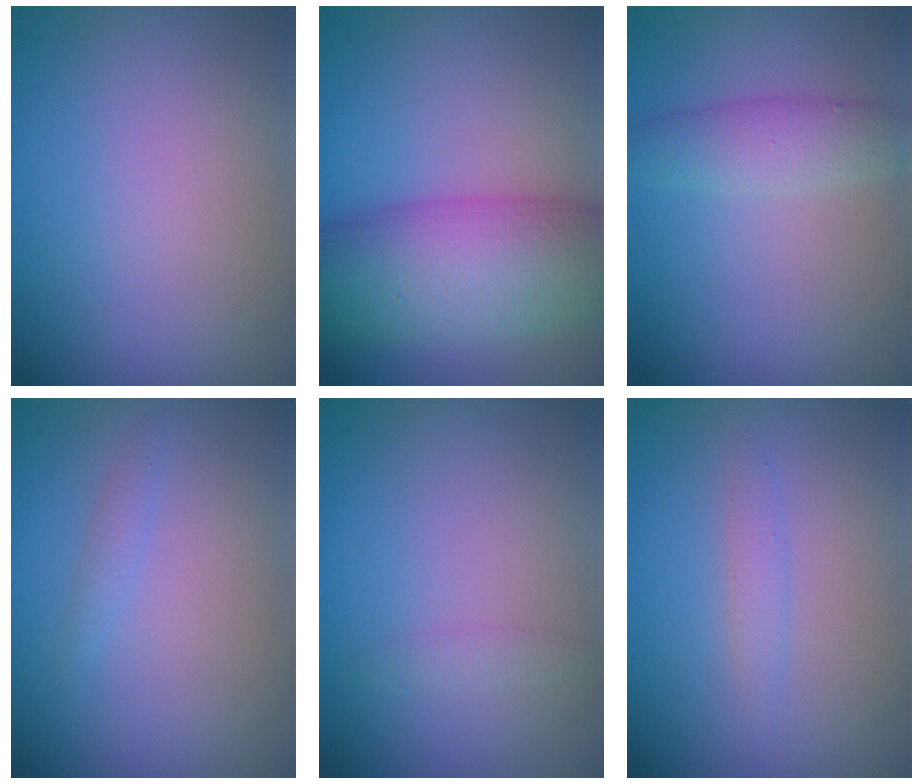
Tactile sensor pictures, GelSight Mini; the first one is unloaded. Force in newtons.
{"total": 11.2, "press": 11.2, "slide": 0.4}
{"total": 2.9, "press": 2.9, "slide": 0.0}
{"total": 0.9, "press": 0.9, "slide": 0.0}
{"total": 1.0, "press": 1.0, "slide": 0.0}
{"total": 1.2, "press": 1.2, "slide": 0.1}